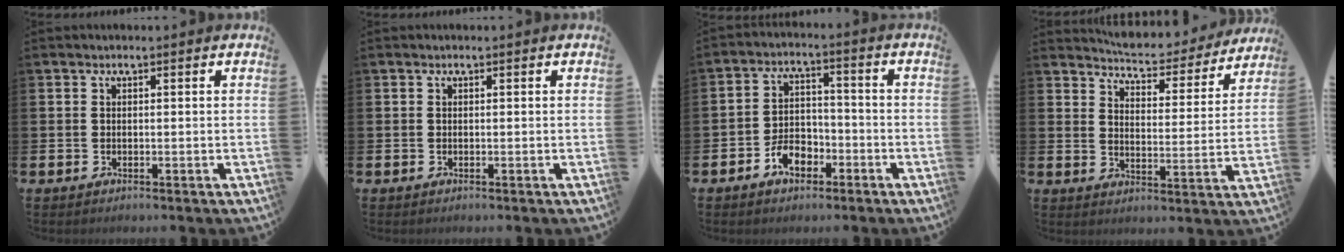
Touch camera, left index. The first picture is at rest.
{"total": 0.0}
{"total": 4.9, "force": [-2.8, 3.1, 2.5], "torque": [-0.041, 0.012, -0.055]}
{"total": 5.9, "force": [5.7, 0.9, 0.8], "torque": [-0.042, -0.045, 0.098]}